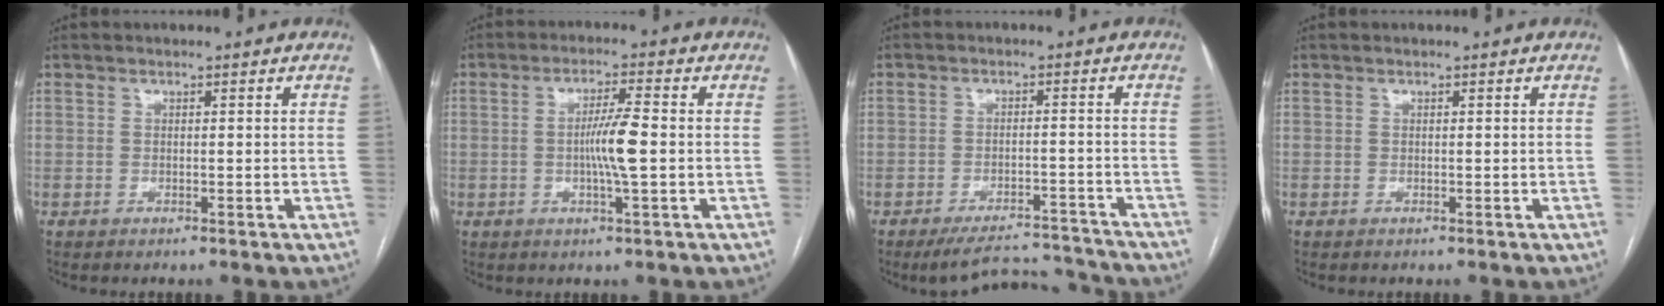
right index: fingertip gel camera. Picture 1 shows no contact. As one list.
[{"total": 5.8, "force": [-0.6, -0.1, 5.8], "torque": [-0.107, -0.001, -0.013]}, {"total": 9.5, "force": [-9.3, 1.7, 1.0], "torque": [-0.001, 0.016, -0.130]}, {"total": 0.0}]